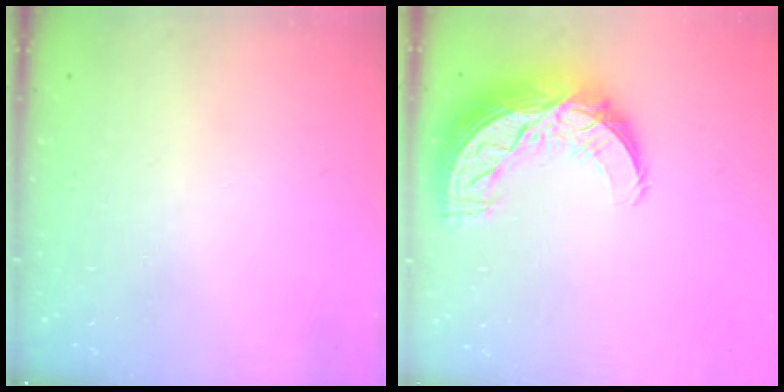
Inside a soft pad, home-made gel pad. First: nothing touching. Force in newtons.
{"total": 14.7, "press": 14.7, "slide": 1.0}